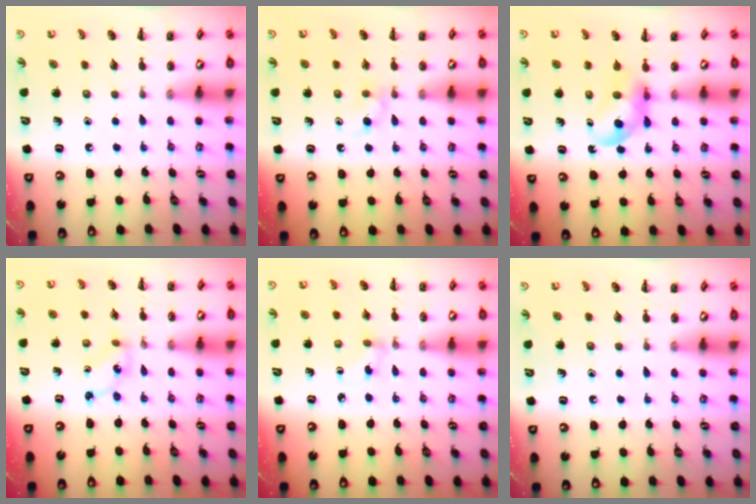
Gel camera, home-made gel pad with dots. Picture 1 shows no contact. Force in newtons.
{"total": 4.5, "press": 4.1, "slide": 1.8}
{"total": 4.8, "press": 4.6, "slide": 1.3}
{"total": 1.6, "press": 1.5, "slide": 0.3}
{"total": 2.2, "press": 2.0, "slide": 0.9}
{"total": 0.0}